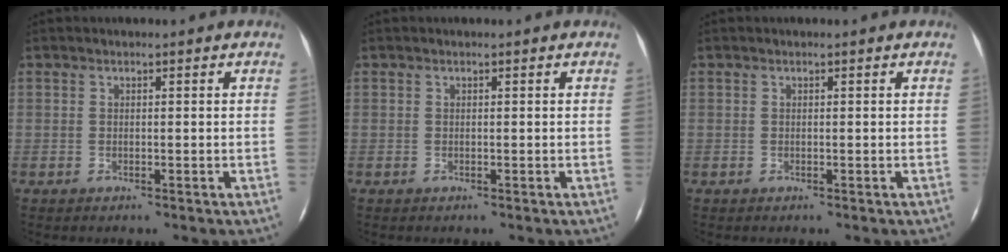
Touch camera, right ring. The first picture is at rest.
{"total": 0.0}
{"total": 0.0}